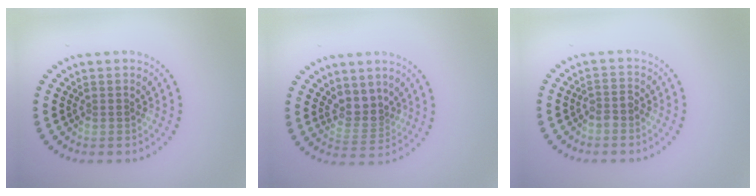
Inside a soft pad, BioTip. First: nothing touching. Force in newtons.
{"total": 2.6, "press": 2.1, "slide": 1.7}
{"total": 1.3, "press": 1.1, "slide": 0.7}